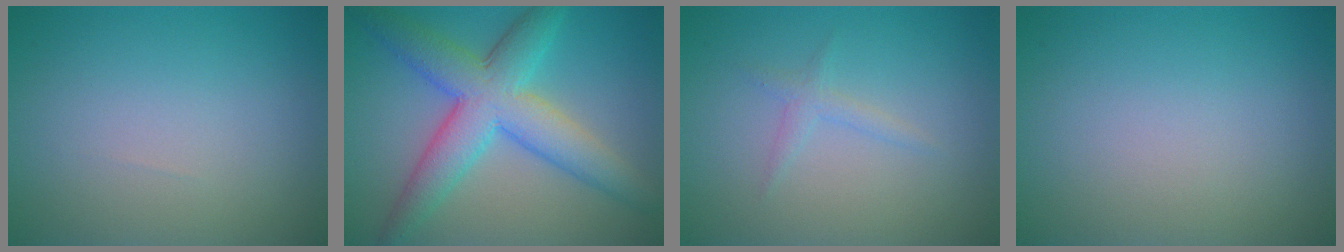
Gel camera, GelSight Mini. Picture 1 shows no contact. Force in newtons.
{"total": 7.6, "press": 7.5, "slide": 0.3}
{"total": 1.2, "press": 1.2, "slide": 0.1}
{"total": 0.0}